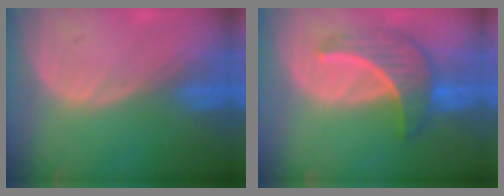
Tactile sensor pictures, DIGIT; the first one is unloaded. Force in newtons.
{"total": 6.7, "press": 6.7, "slide": 0.7}